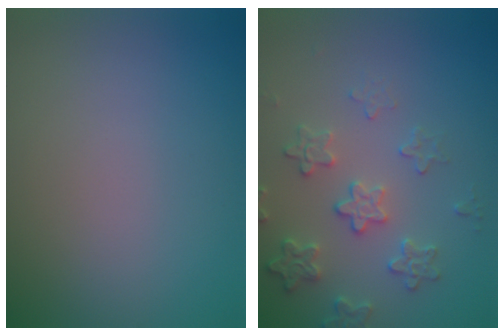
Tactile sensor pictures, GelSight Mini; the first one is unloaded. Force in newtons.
{"total": 3.2, "press": 3.2, "slide": 0.5}